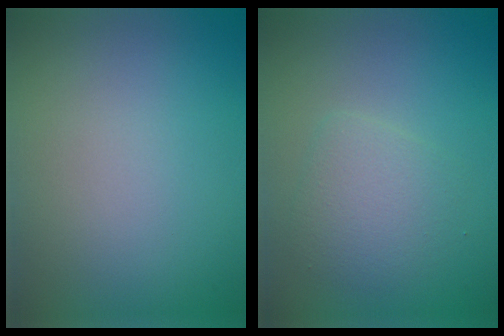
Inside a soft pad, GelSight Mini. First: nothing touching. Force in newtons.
{"total": 2.7, "press": 2.7, "slide": 0.1}